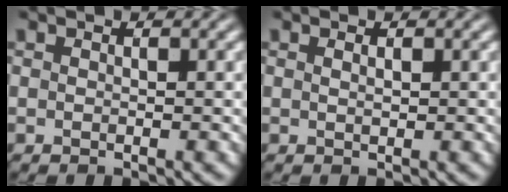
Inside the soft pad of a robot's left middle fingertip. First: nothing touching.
{"total": 0.0}